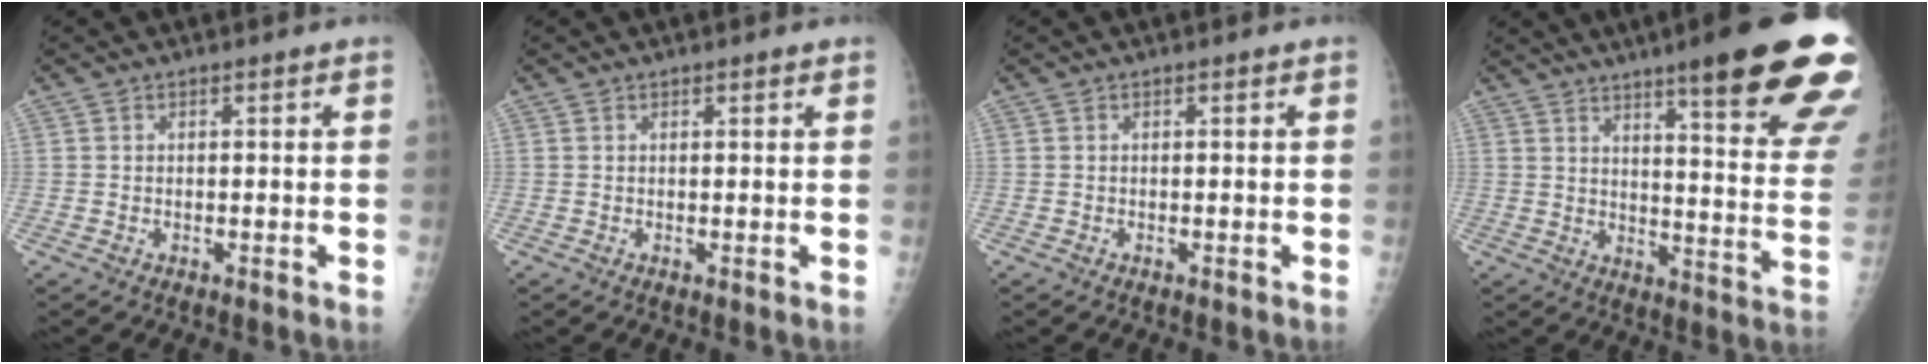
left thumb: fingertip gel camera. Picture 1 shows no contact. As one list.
[{"total": 0.7, "force": [0.5, 0.2, 0.4], "torque": [-0.004, -0.001, 0.007]}, {"total": 0.0}, {"total": 25.2, "force": [16.2, 3.5, 19.0], "torque": [-0.204, -0.068, 0.212]}]